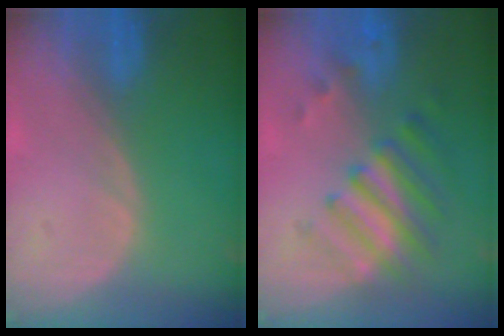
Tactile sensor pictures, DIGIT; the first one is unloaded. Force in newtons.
{"total": 7.7, "press": 6.8, "slide": 3.5}